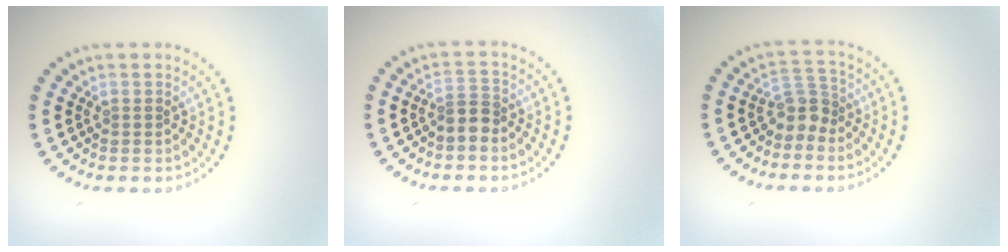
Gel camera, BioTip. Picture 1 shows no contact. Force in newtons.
{"total": 1.8, "press": 1.3, "slide": 1.2}
{"total": 2.5, "press": 1.9, "slide": 1.6}